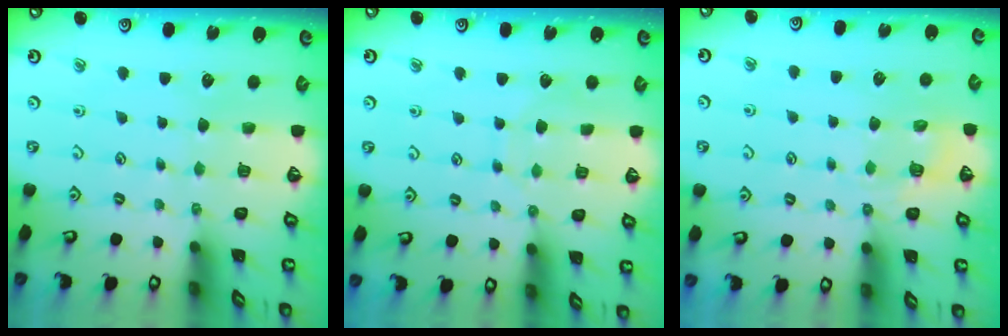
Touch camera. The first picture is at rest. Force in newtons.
{"total": 5.4, "press": 5.4, "slide": 0.5}
{"total": 5.1, "press": 4.9, "slide": 1.4}